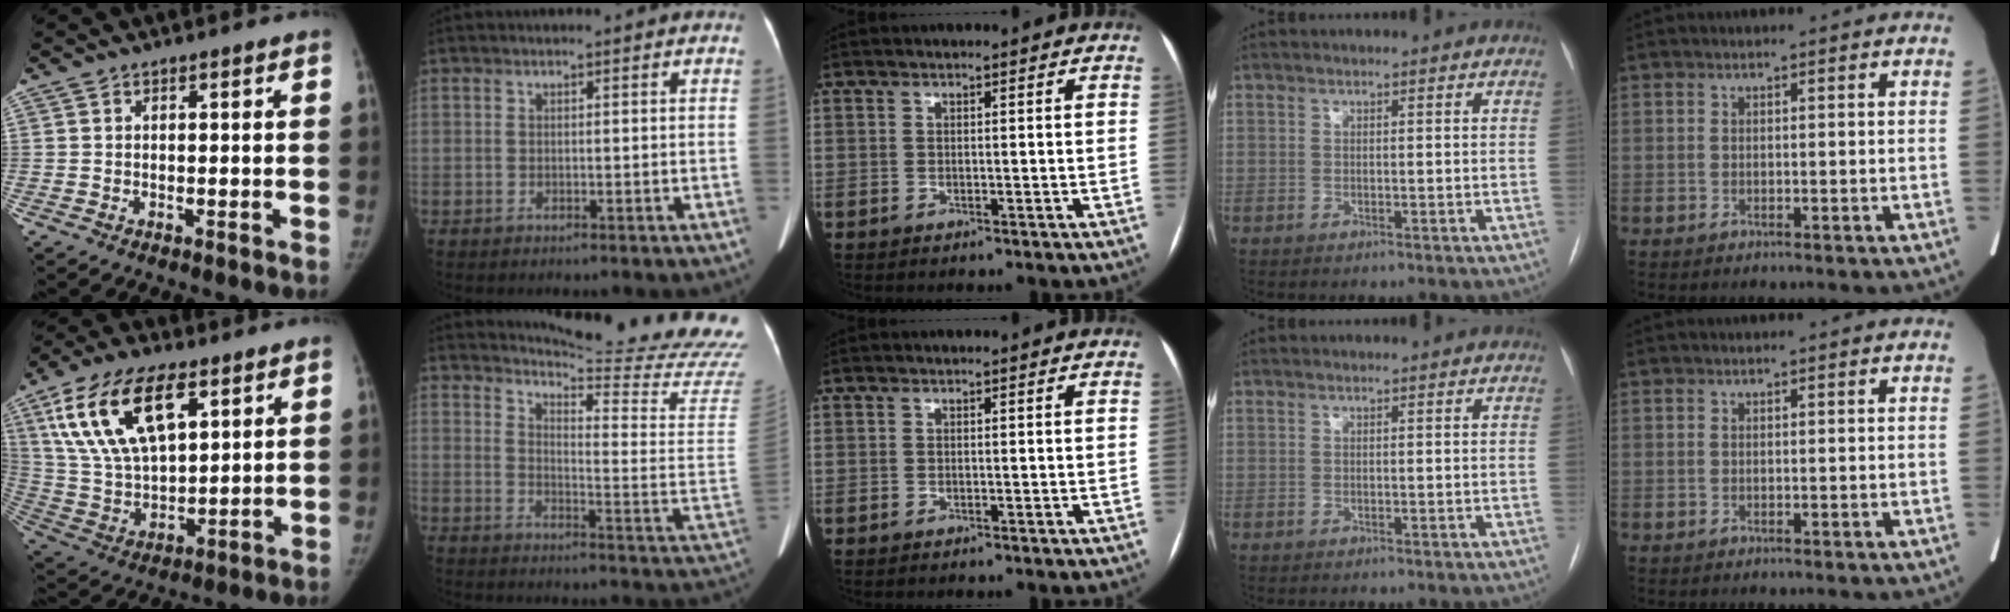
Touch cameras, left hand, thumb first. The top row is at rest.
{"thumb": {"total": 20.2, "force": [9.1, 10.0, 14.9], "torque": [-0.261, -0.024, 0.174]}, "index": {"total": 22.5, "force": [21.7, -1.0, 6.0], "torque": [-0.093, -0.161, 0.248]}}